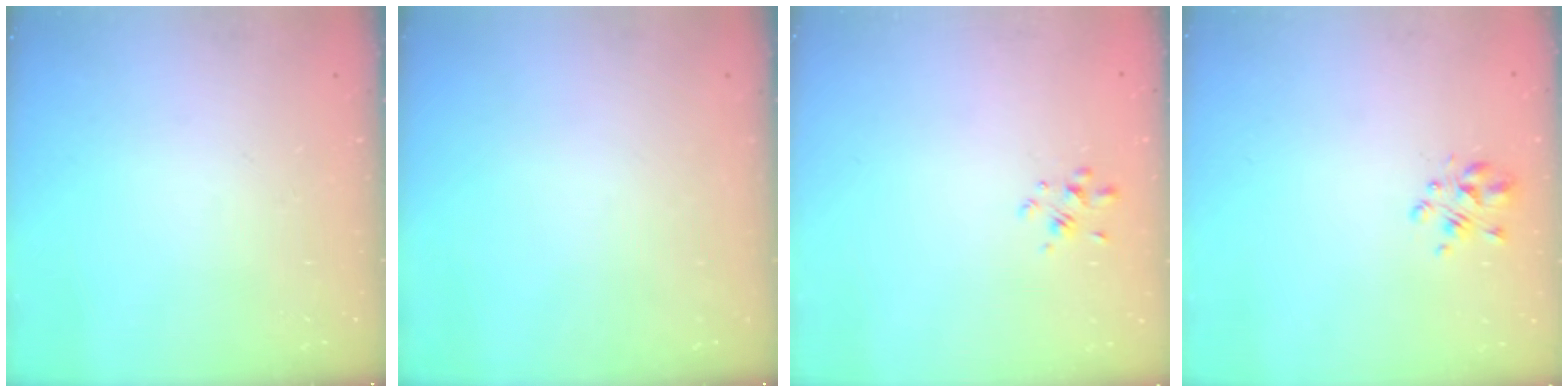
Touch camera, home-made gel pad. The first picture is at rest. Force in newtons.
{"total": 0.0}
{"total": 2.2, "press": 2.0, "slide": 0.9}
{"total": 2.5, "press": 2.4, "slide": 0.8}